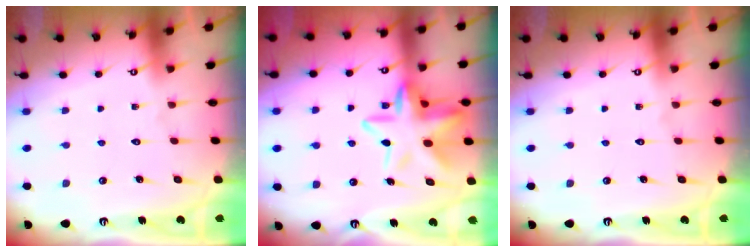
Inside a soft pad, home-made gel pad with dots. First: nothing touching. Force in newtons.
{"total": 15.2, "press": 15.2, "slide": 1.6}
{"total": 0.0}